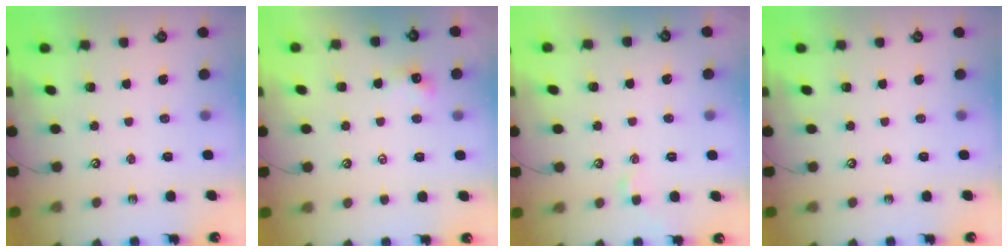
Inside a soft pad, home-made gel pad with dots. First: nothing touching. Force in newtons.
{"total": 0.0}
{"total": 0.6, "press": 0.3, "slide": 0.5}
{"total": 0.0}